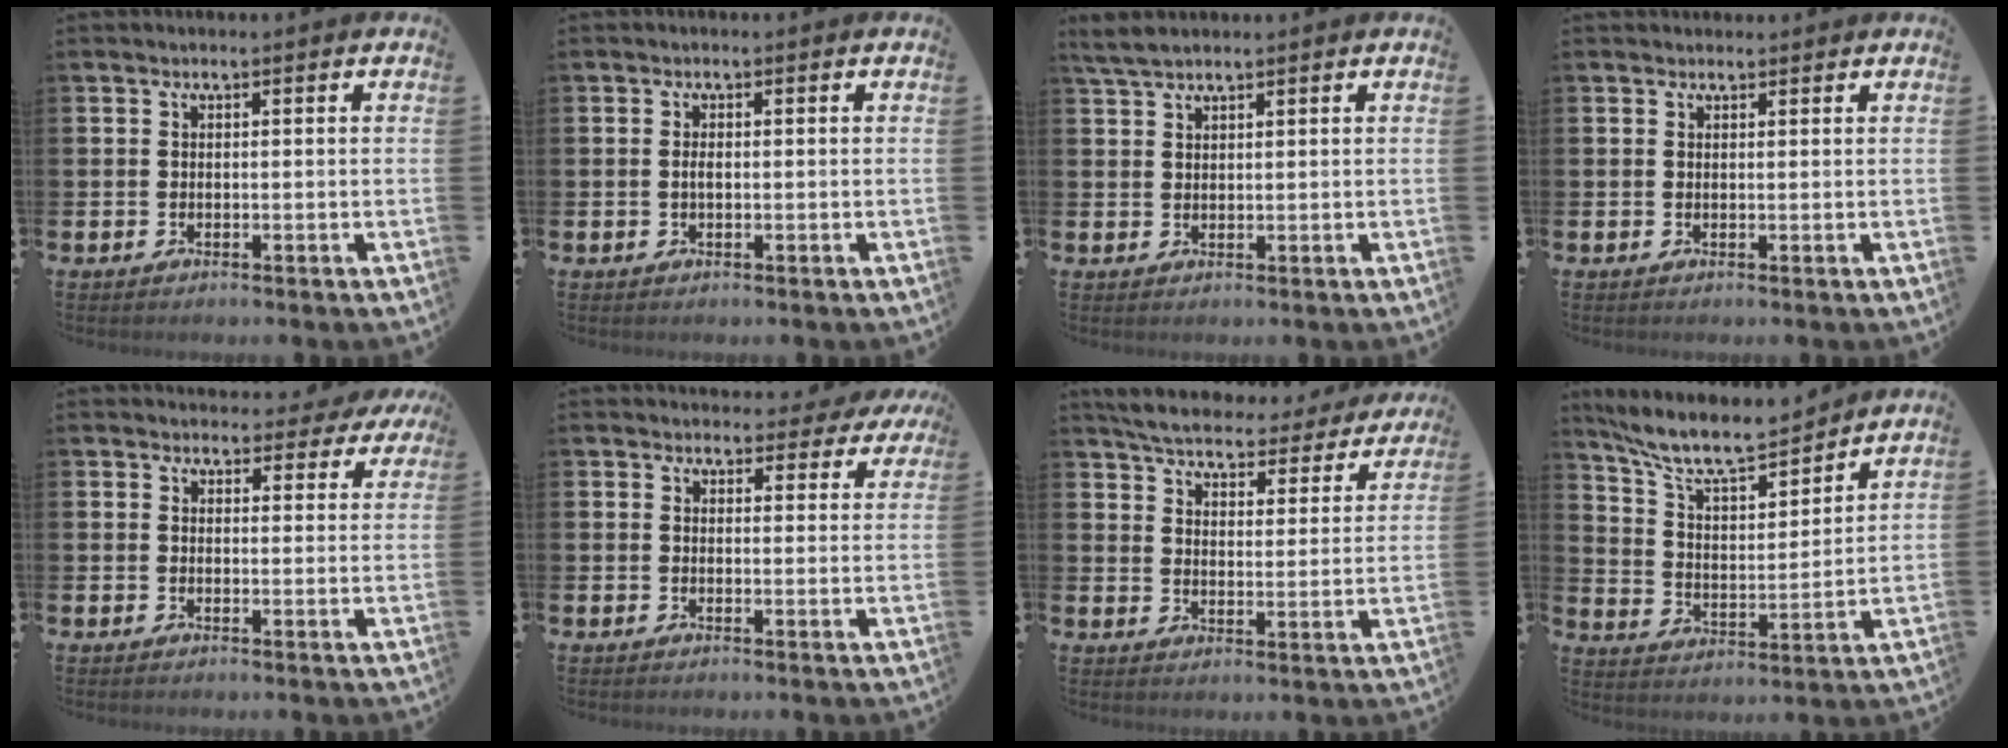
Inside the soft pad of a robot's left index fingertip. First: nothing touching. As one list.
[{"total": 1.0, "force": [-0.1, 0.4, 0.9], "torque": [-0.022, 0.004, -0.001]}, {"total": 2.9, "force": [2.6, 0.8, 1.2], "torque": [-0.028, 0.000, 0.048]}, {"total": 0.8, "force": [0.8, 0.3, 0.0], "torque": [0.012, -0.002, 0.012]}, {"total": 3.1, "force": [2.7, 1.5, 0.3], "torque": [0.007, -0.016, 0.044]}, {"total": 3.0, "force": [2.7, 1.4, 0.2], "torque": [0.008, -0.017, 0.044]}, {"total": 5.5, "force": [5.3, 0.9, 1.2], "torque": [-0.040, -0.039, 0.086]}, {"total": 9.6, "force": [8.7, 2.0, 3.6], "torque": [-0.098, -0.058, 0.151]}]